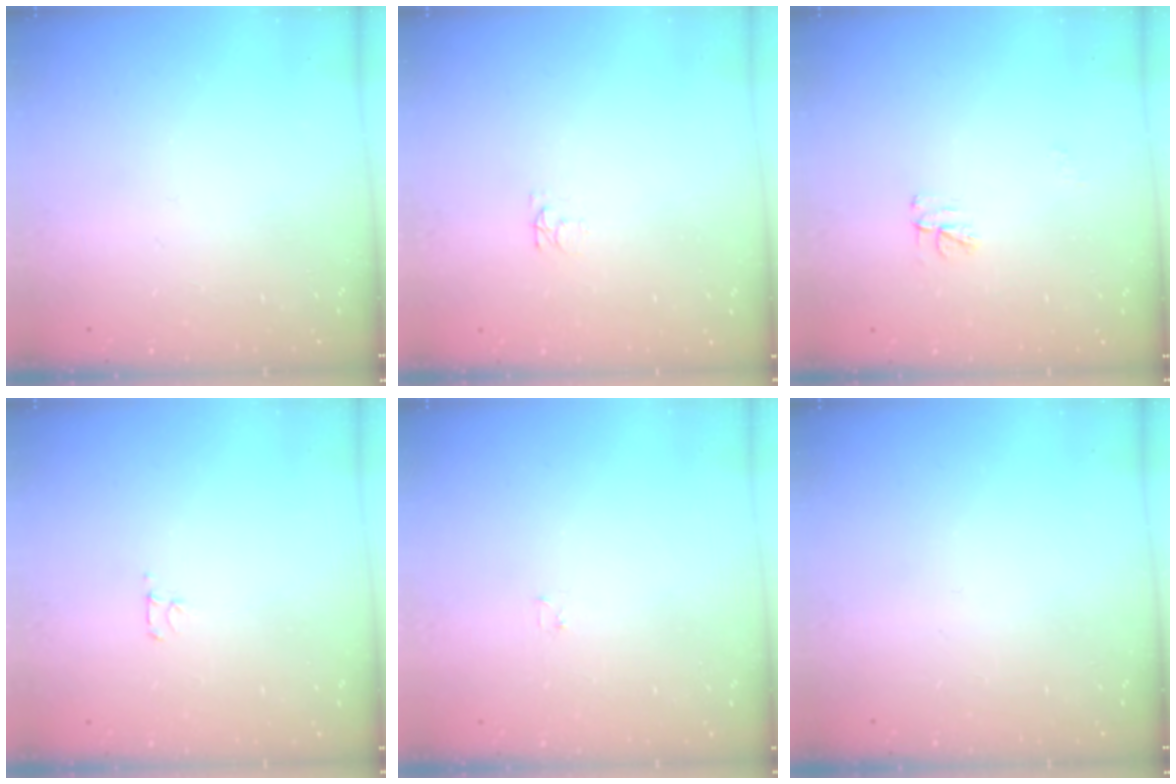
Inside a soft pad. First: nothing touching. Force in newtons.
{"total": 3.4, "press": 3.4, "slide": 0.4}
{"total": 3.9, "press": 3.9, "slide": 0.2}
{"total": 2.7, "press": 2.7, "slide": 0.3}
{"total": 1.2, "press": 1.2, "slide": 0.2}
{"total": 0.0}